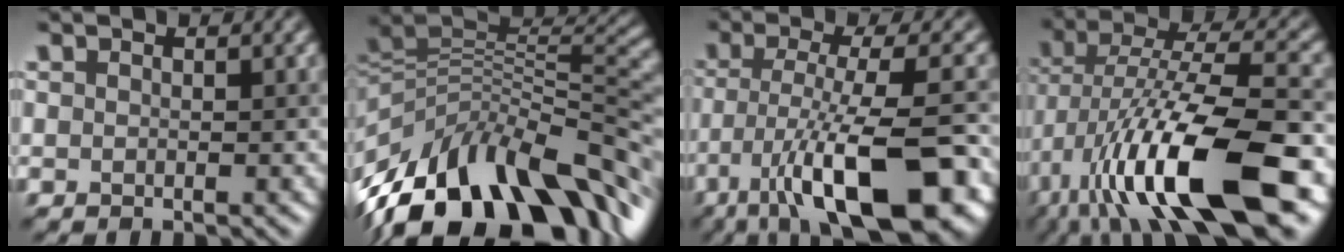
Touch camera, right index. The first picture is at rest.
{"total": 14.5, "force": [-5.1, 7.3, 11.5], "torque": [-0.194, 0.012, -0.089]}
{"total": 13.3, "force": [-6.1, 4.0, 11.1], "torque": [-0.188, -0.006, -0.098]}
{"total": 14.6, "force": [-5.6, 4.5, 12.7], "torque": [-0.230, 0.000, -0.095]}